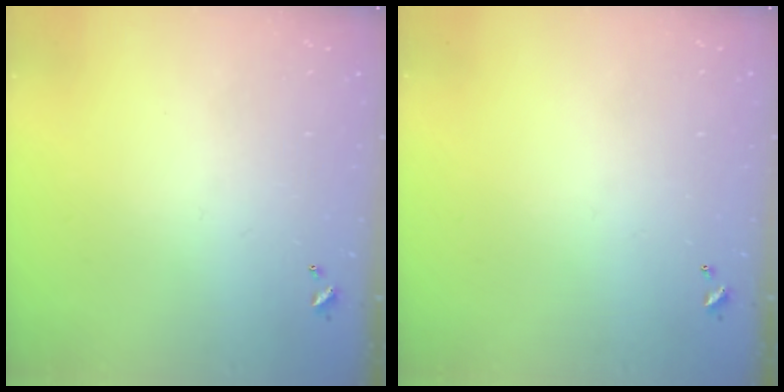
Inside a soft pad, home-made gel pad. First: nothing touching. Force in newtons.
{"total": 0.0}